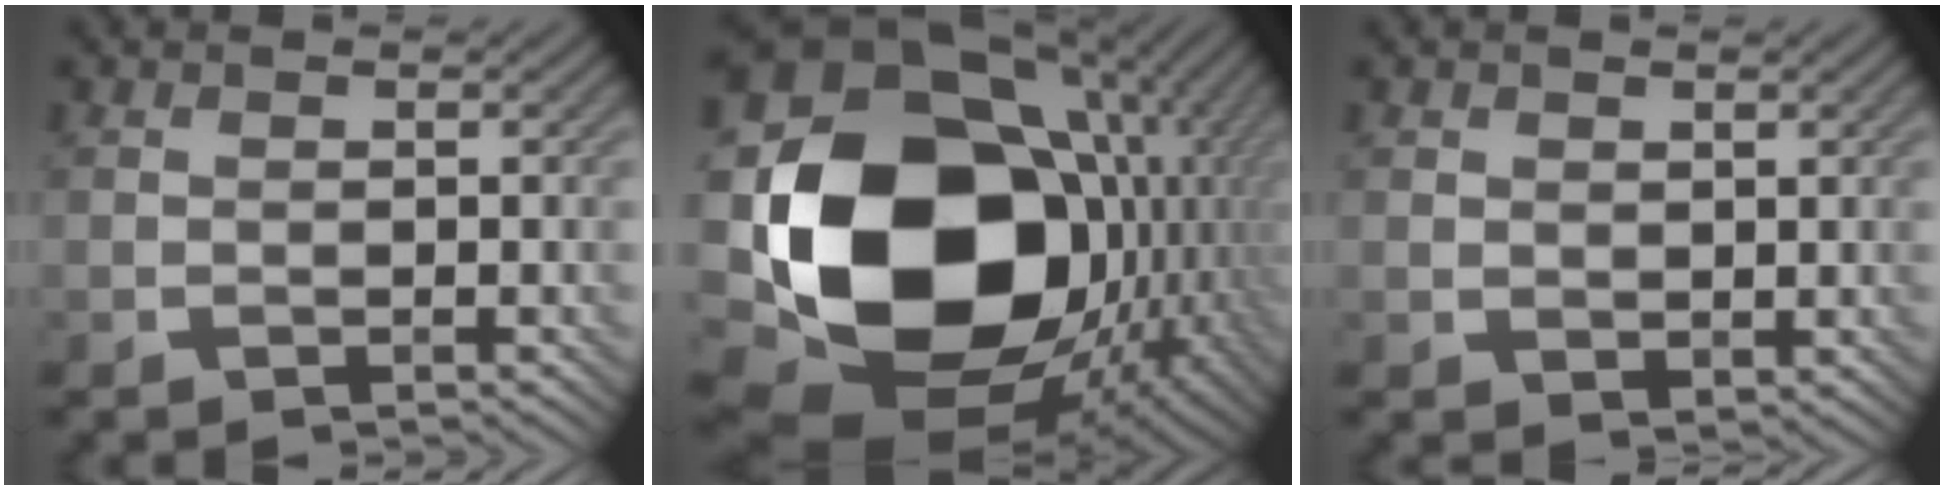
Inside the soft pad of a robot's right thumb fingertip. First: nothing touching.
{"total": 22.7, "force": [-1.5, 17.4, 14.5], "torque": [-0.328, -0.043, 0.019]}
{"total": 1.5, "force": [0.9, 1.1, 0.5], "torque": [-0.015, -0.006, 0.020]}